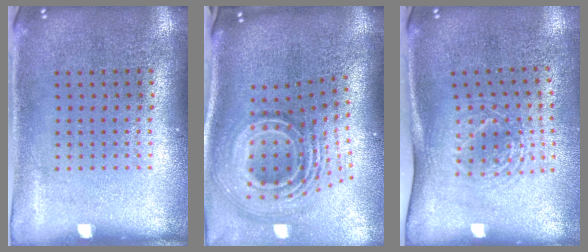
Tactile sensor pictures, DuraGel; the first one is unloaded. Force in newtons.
{"total": 3.1, "press": 1.9, "slide": 2.4}
{"total": 1.8, "press": 1.3, "slide": 1.2}